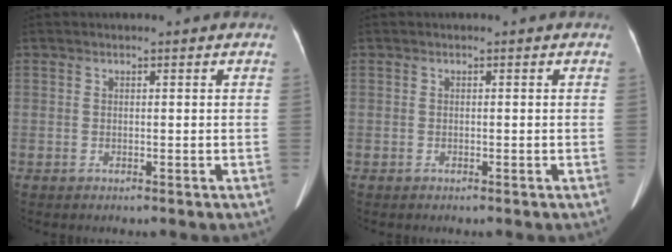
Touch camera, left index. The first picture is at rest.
{"total": 0.0}